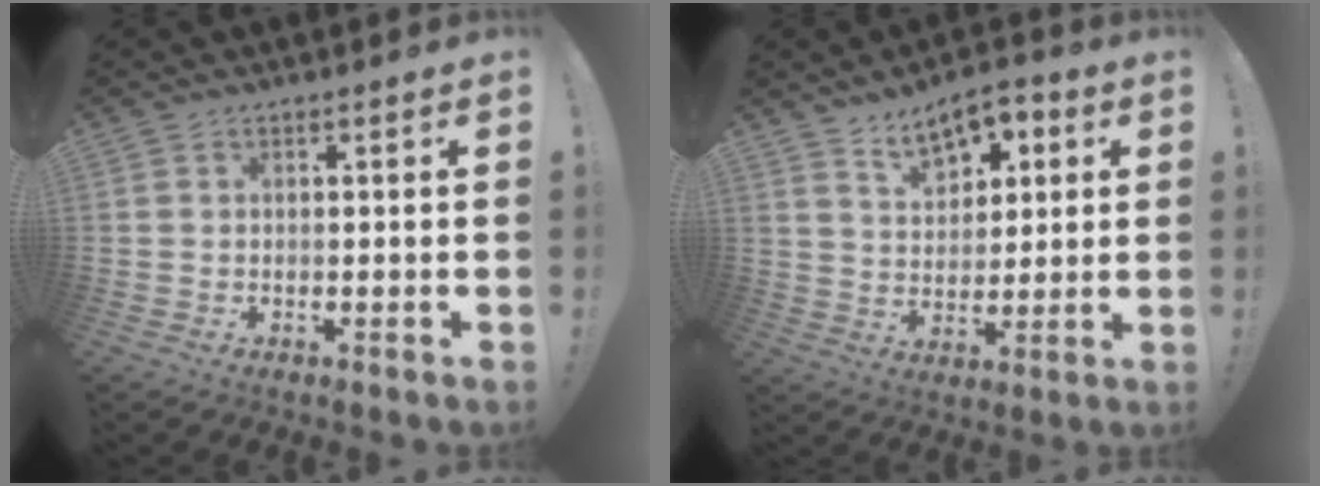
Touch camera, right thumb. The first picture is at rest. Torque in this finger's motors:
{"motor_torque": [0.01, 0.16, 0.29, 0.35, 0.21]}